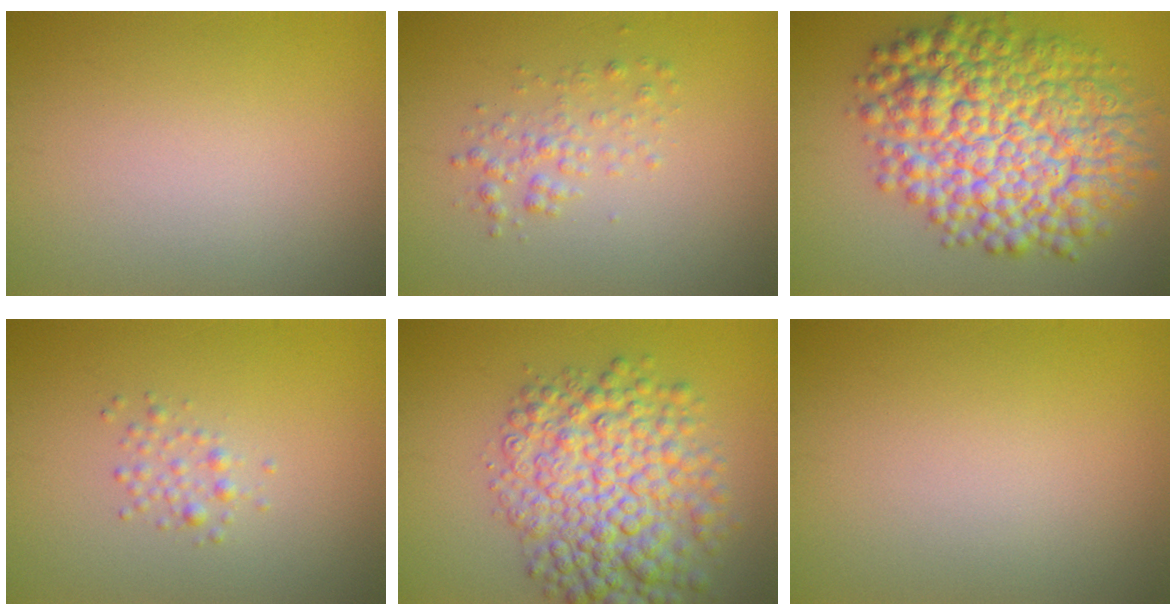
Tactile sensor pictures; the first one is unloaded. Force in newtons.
{"total": 1.8, "press": 1.8, "slide": 0.0}
{"total": 12.5, "press": 12.5, "slide": 0.2}
{"total": 1.3, "press": 1.3, "slide": 0.0}
{"total": 8.8, "press": 8.8, "slide": 0.1}
{"total": 0.0}